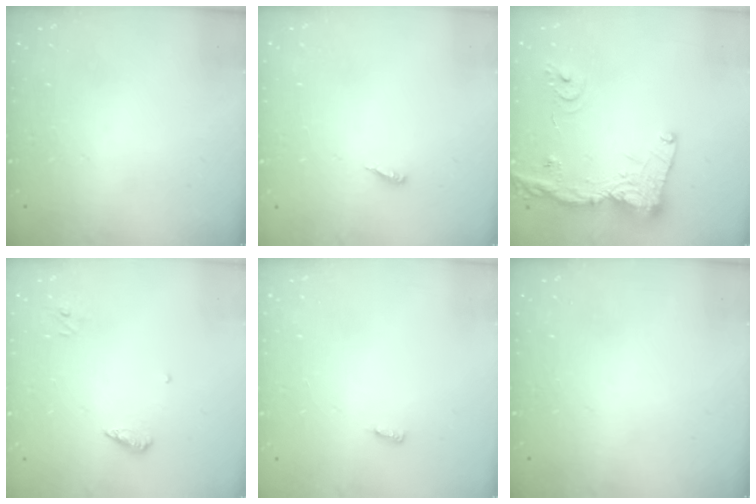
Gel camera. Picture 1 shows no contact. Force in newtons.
{"total": 3.0, "press": 3.0, "slide": 0.2}
{"total": 16.7, "press": 16.6, "slide": 1.9}
{"total": 6.0, "press": 6.0, "slide": 0.6}
{"total": 2.8, "press": 2.8, "slide": 0.4}
{"total": 0.0}